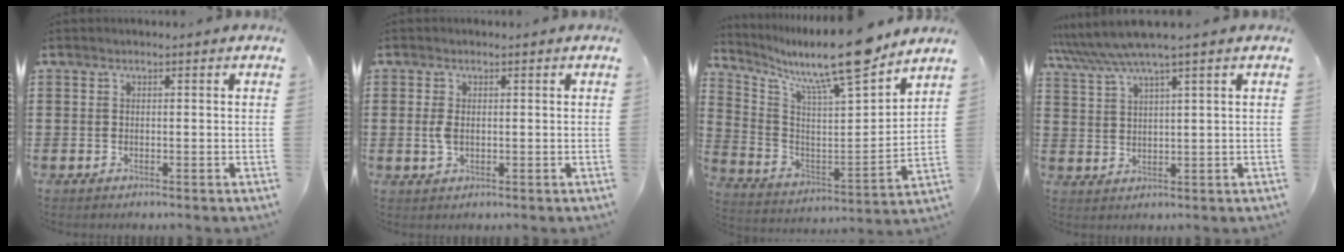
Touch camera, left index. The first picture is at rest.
{"total": 2.5, "force": [0.0, 1.5, 2.0], "torque": [-0.056, 0.000, -0.006]}
{"total": 13.1, "force": [11.4, 0.7, 6.5], "torque": [-0.143, -0.088, 0.185]}
{"total": 4.8, "force": [3.7, -0.1, 3.1], "torque": [-0.073, -0.009, 0.061]}